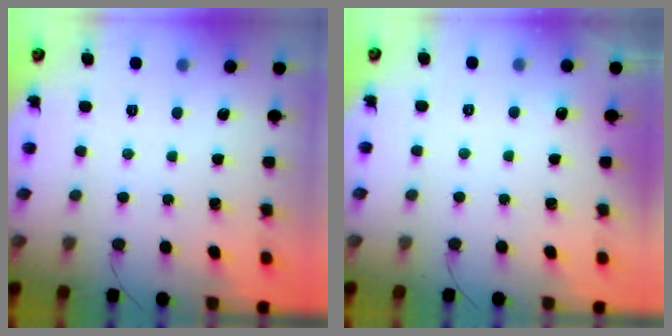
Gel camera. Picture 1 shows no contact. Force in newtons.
{"total": 2.9, "press": 2.7, "slide": 1.2}